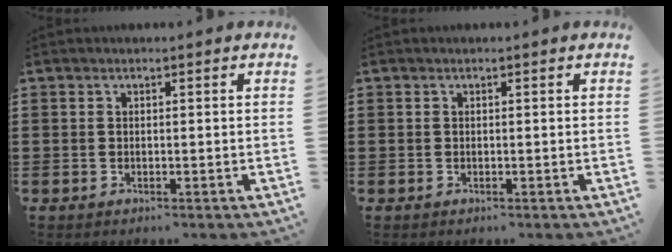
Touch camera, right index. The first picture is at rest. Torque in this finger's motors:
{"motor_torque": [-0.05, -0.07, 0.01, 0.00]}